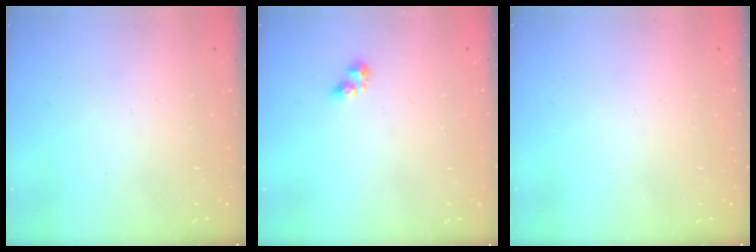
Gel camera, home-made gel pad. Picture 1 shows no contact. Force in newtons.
{"total": 4.1, "press": 4.1, "slide": 0.4}
{"total": 0.0}